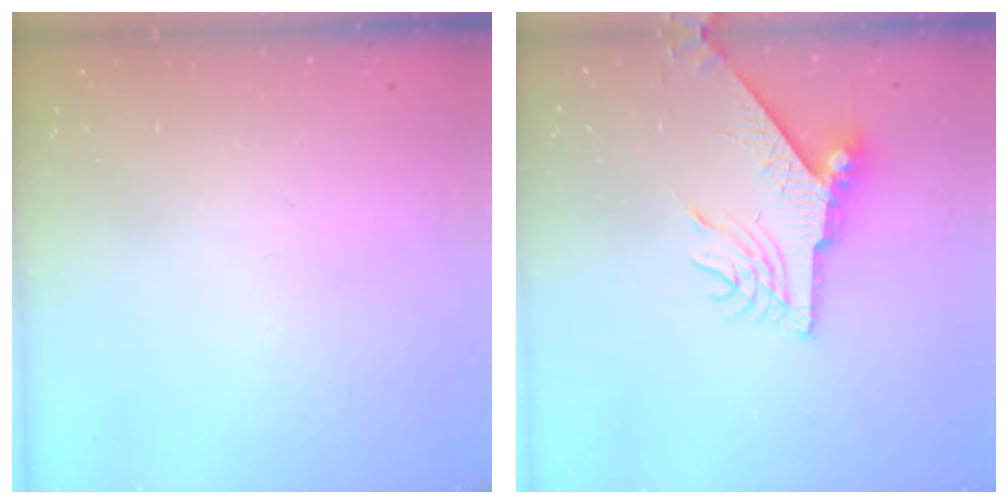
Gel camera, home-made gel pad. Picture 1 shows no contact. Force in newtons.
{"total": 9.4, "press": 9.3, "slide": 0.8}